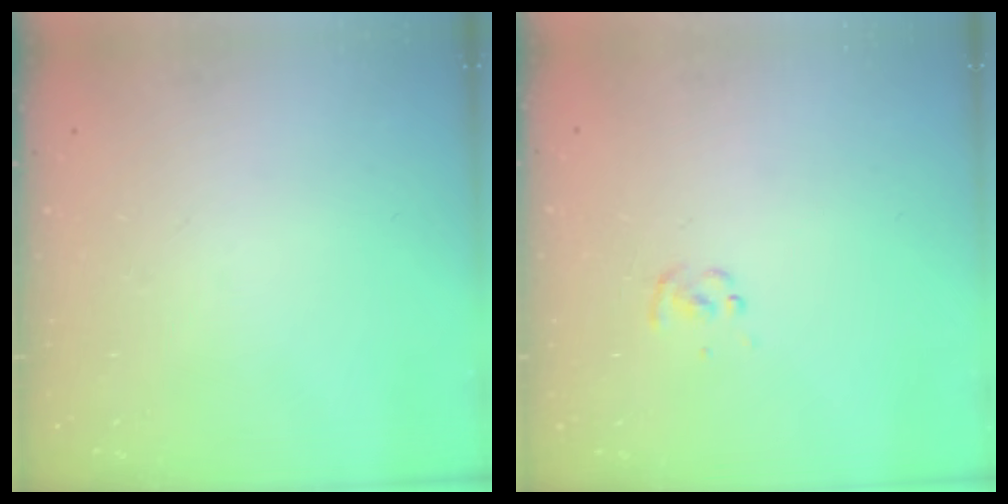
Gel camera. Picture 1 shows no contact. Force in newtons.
{"total": 1.1, "press": 1.1, "slide": 0.2}